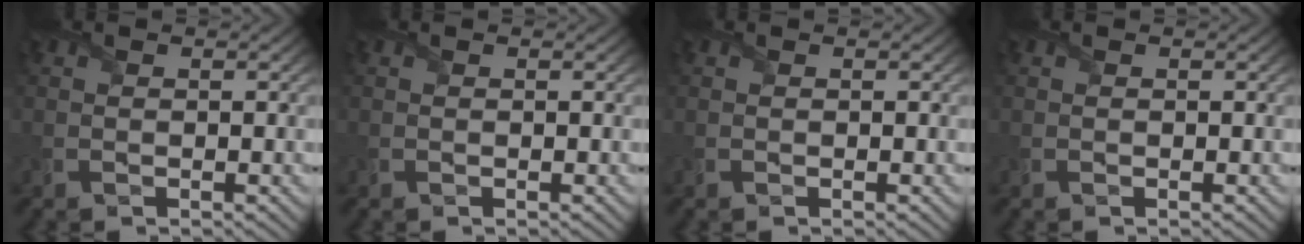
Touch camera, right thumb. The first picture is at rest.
{"total": 0.0}
{"total": 0.0}
{"total": 0.0}